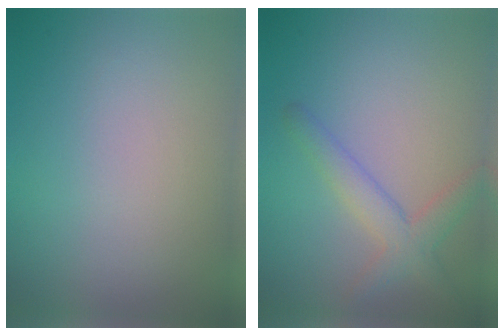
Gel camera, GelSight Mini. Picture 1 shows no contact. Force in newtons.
{"total": 3.0, "press": 3.0, "slide": 0.2}